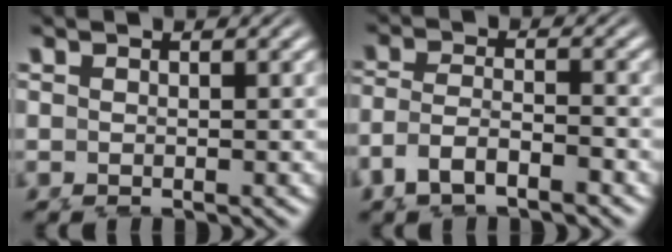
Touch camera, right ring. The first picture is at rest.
{"total": 6.3, "force": [-1.9, 5.4, 2.6], "torque": [-0.087, -0.030, -0.025]}